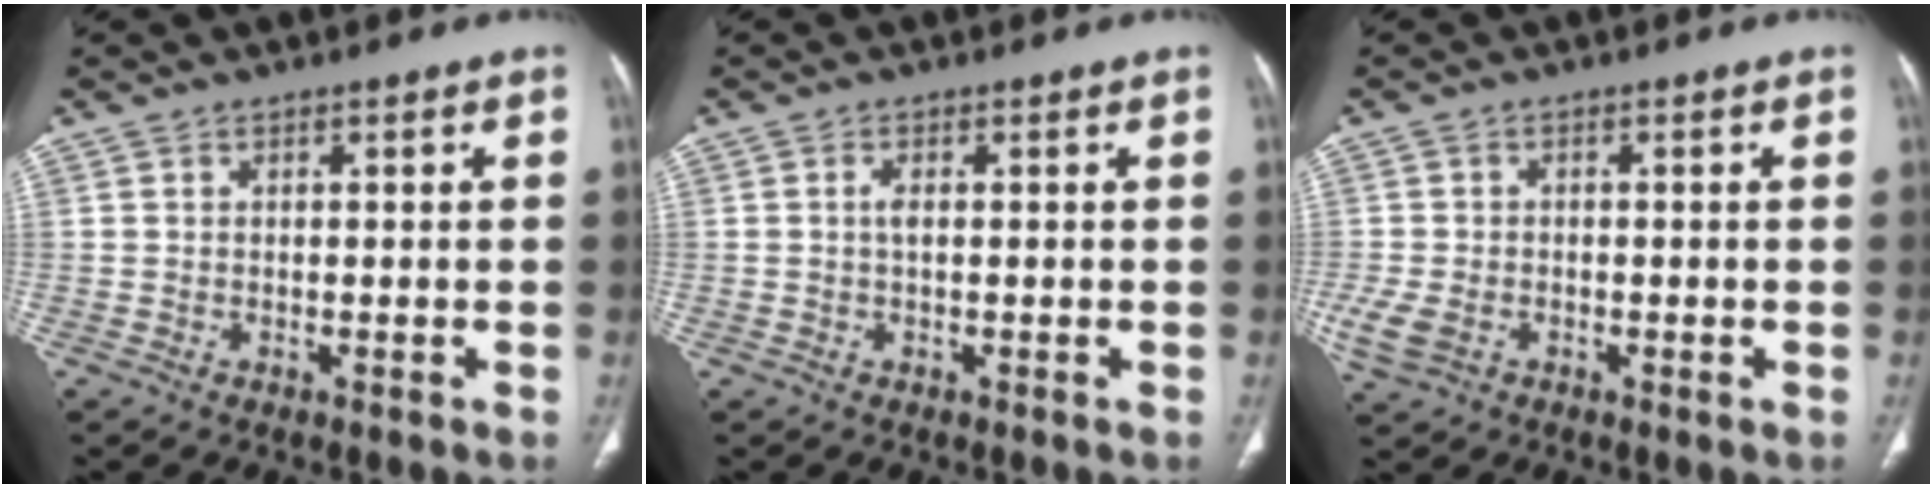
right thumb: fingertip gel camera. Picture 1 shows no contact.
{"total": 1.2, "force": [0.1, 0.5, 1.1], "torque": [-0.024, 0.000, 0.001]}
{"total": 4.9, "force": [-1.6, 3.4, 3.2], "torque": [-0.077, -0.001, -0.026]}